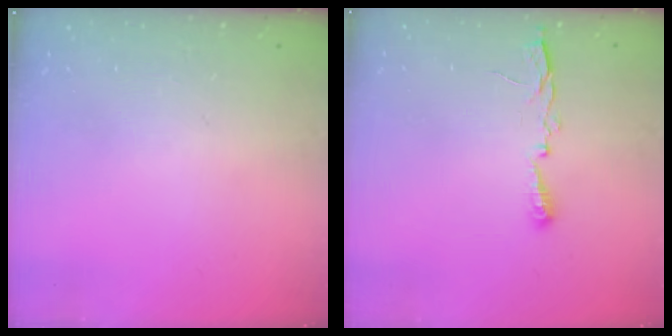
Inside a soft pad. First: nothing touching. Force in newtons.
{"total": 5.2, "press": 5.1, "slide": 0.8}